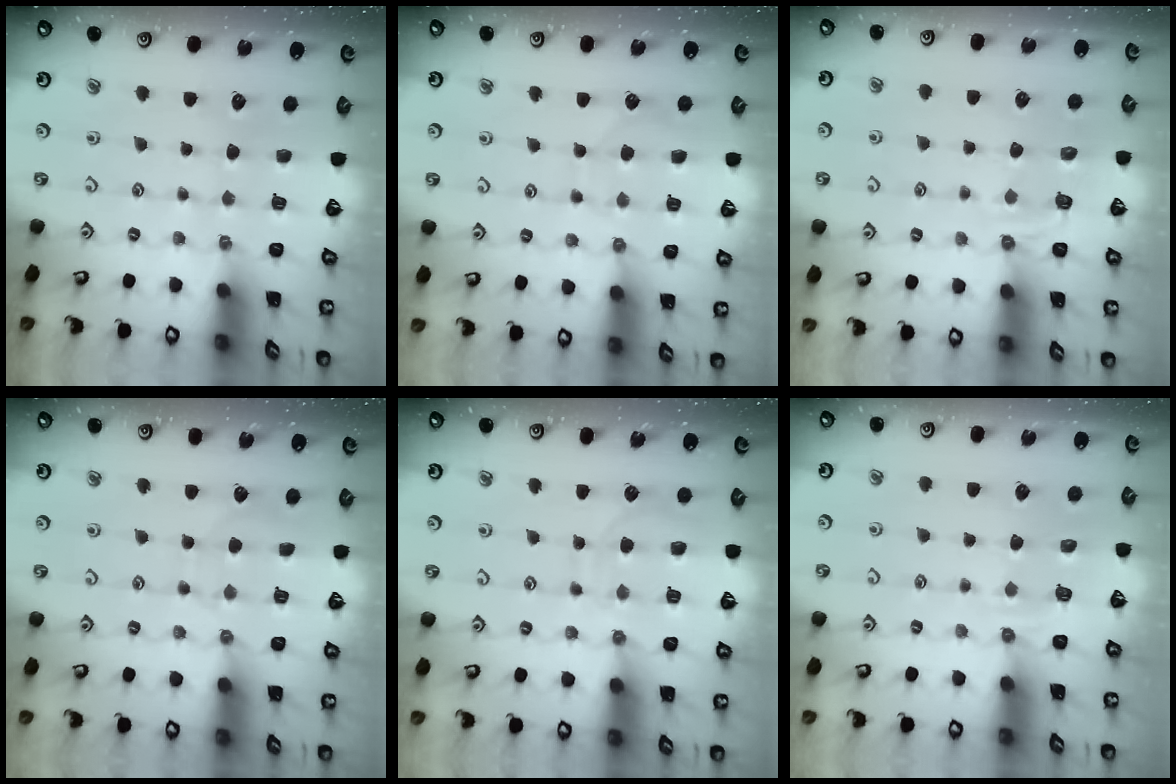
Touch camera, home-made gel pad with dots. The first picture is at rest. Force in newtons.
{"total": 6.1, "press": 6.1, "slide": 0.6}
{"total": 4.2, "press": 3.6, "slide": 2.2}
{"total": 2.8, "press": 2.8, "slide": 0.3}
{"total": 9.3, "press": 9.3, "slide": 0.8}
{"total": 4.3, "press": 3.9, "slide": 1.8}